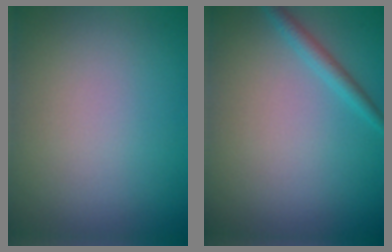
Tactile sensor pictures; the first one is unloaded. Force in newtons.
{"total": 1.5, "press": 1.5, "slide": 0.1}